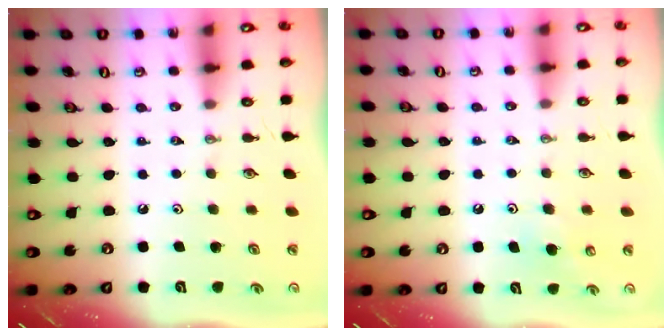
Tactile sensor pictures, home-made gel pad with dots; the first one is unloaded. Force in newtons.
{"total": 6.4, "press": 6.3, "slide": 1.0}